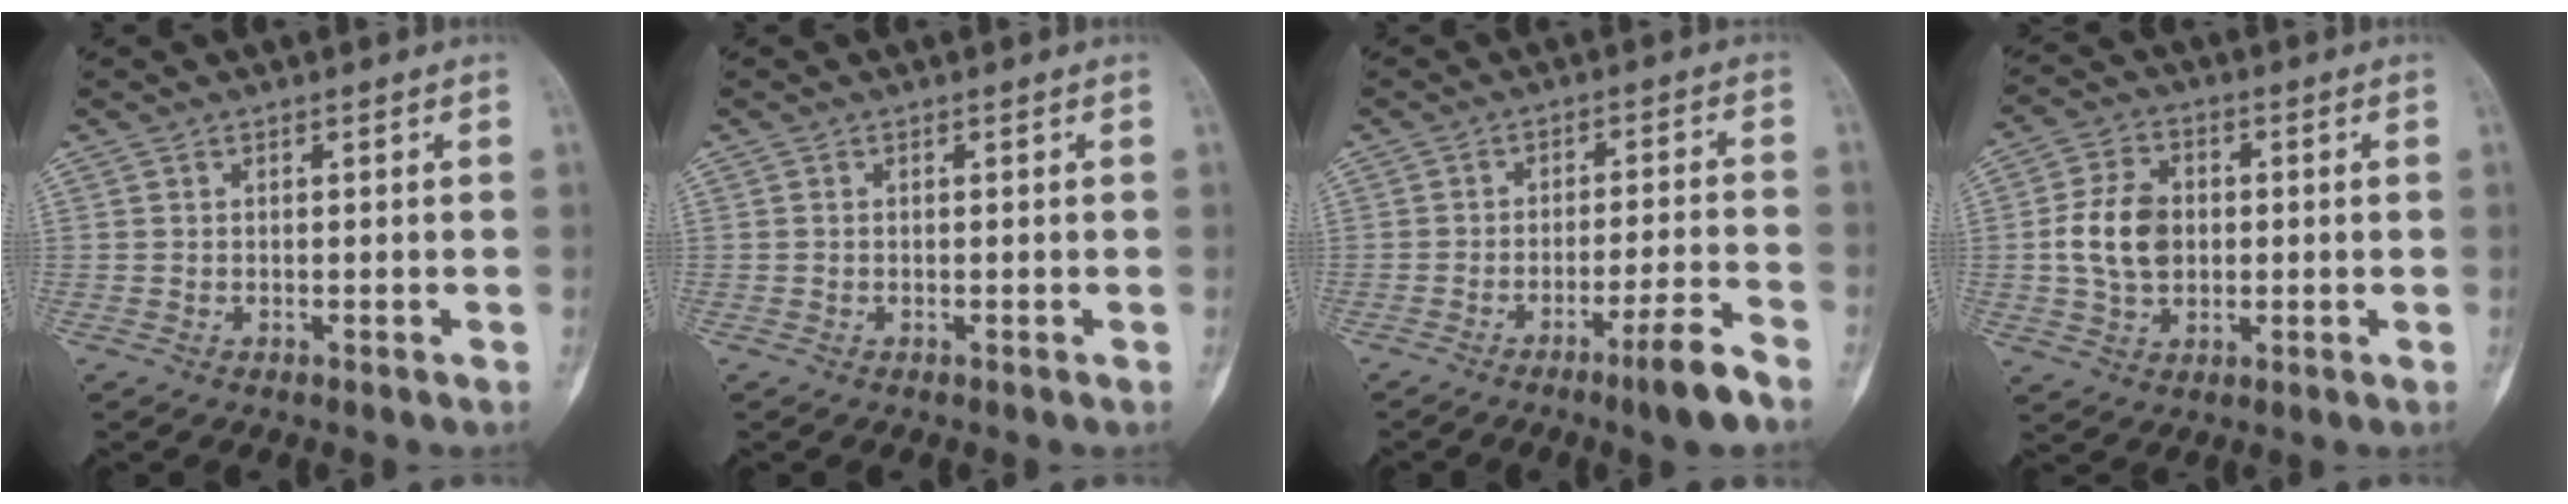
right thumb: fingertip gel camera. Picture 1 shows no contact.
{"total": 0.0}
{"total": 7.3, "force": [-4.9, -0.1, 5.4], "torque": [-0.091, 0.024, -0.082]}
{"total": 10.1, "force": [0.1, 7.3, 7.0], "torque": [-0.113, 0.010, 0.000]}